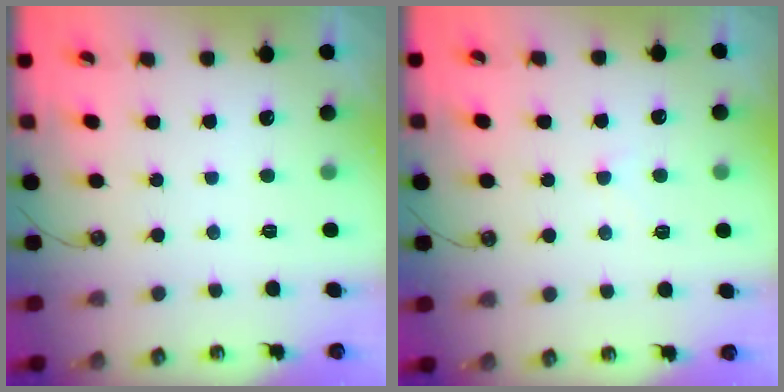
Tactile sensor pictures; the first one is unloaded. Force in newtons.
{"total": 0.7, "press": 0.2, "slide": 0.7}